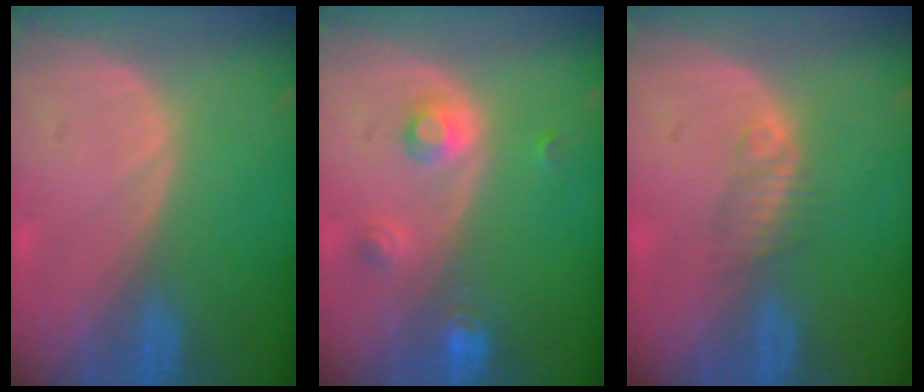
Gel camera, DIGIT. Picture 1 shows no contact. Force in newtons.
{"total": 3.6, "press": 3.3, "slide": 1.5}
{"total": 2.2, "press": 1.9, "slide": 1.0}